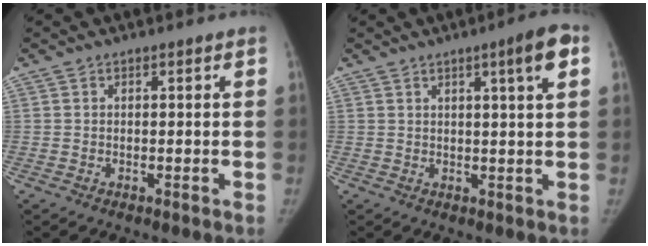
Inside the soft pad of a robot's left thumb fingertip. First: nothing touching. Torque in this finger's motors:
{"motor_torque": [0.13, 0.00, 0.83, -0.66, 0.14]}